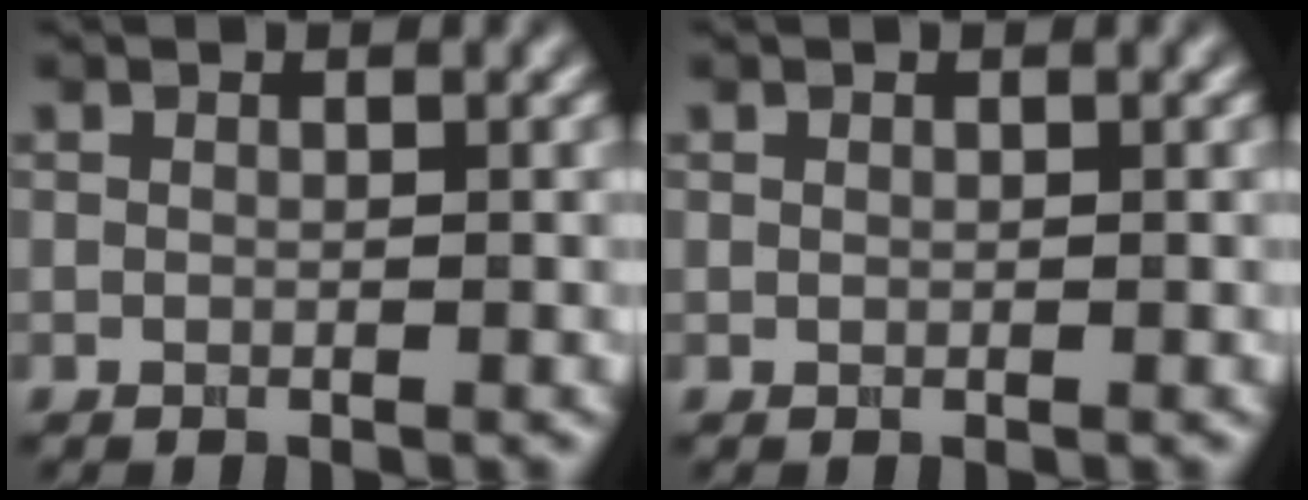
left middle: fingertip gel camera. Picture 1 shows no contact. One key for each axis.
{"total": 0.0}